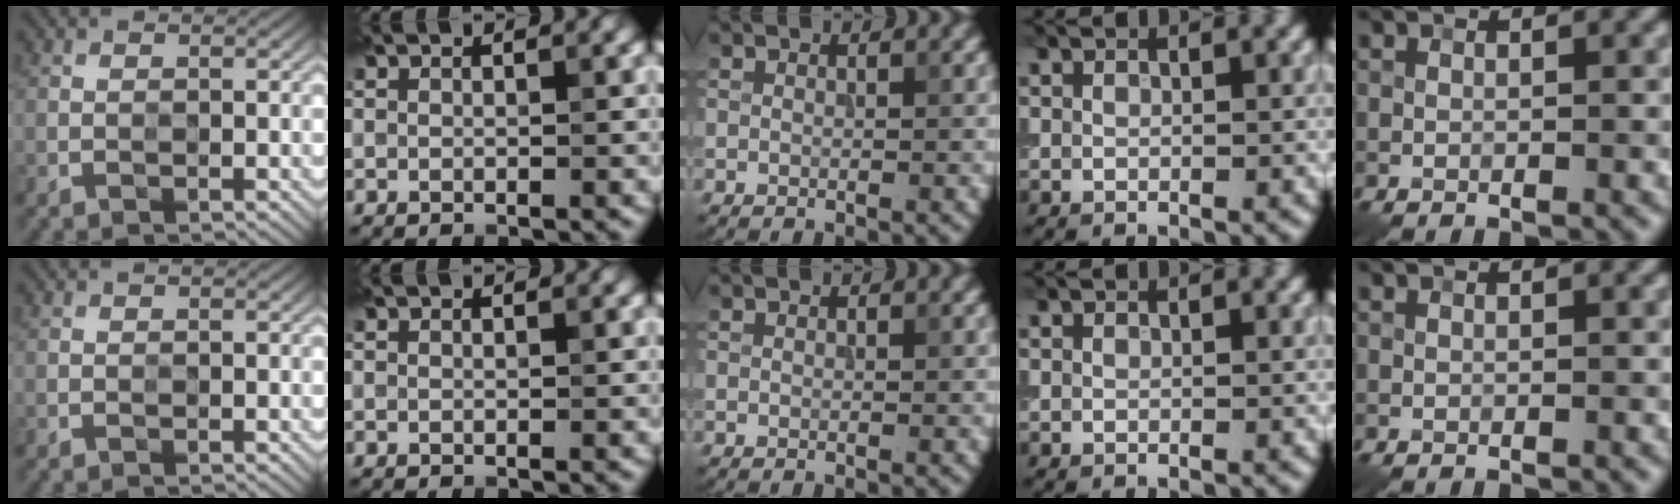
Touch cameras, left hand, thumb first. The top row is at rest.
{}